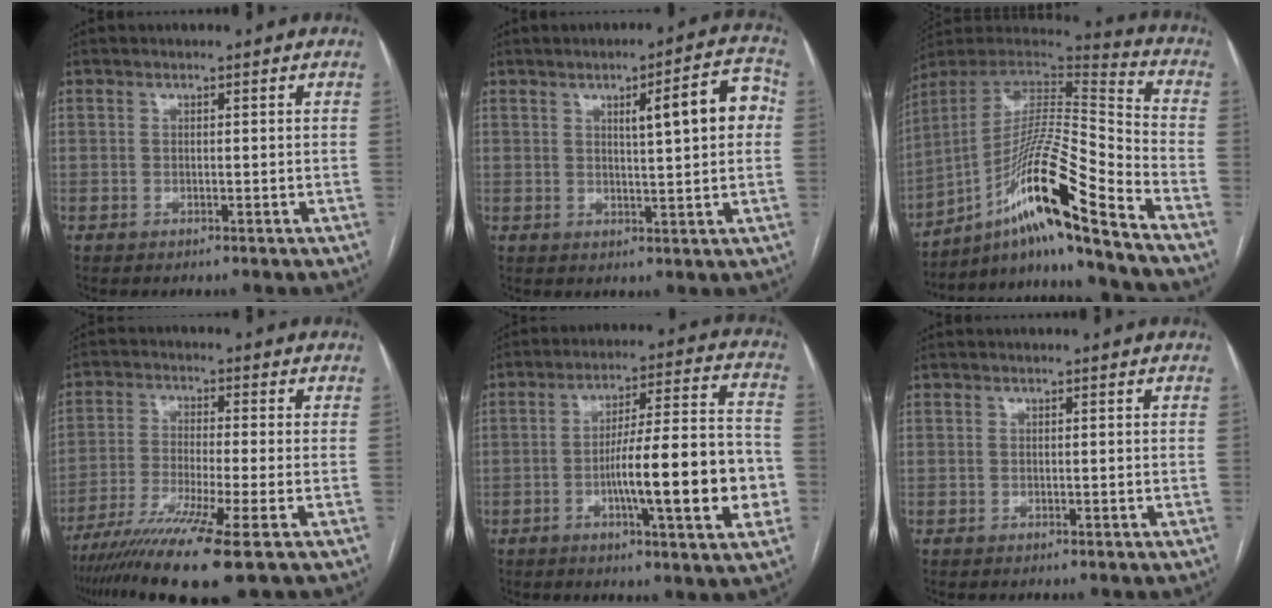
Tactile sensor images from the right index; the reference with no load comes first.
{"total": 8.6, "force": [1.8, 1.2, 8.3], "torque": [-0.111, 0.018, 0.023]}
{"total": 19.3, "force": [-12.2, -0.4, 15.0], "torque": [-0.290, 0.000, -0.217]}
{"total": 12.0, "force": [-7.9, -1.4, 8.9], "torque": [-0.165, -0.034, -0.134]}
{"total": 17.0, "force": [-4.1, 1.7, 16.5], "torque": [-0.244, 0.012, -0.060]}
{"total": 0.0}